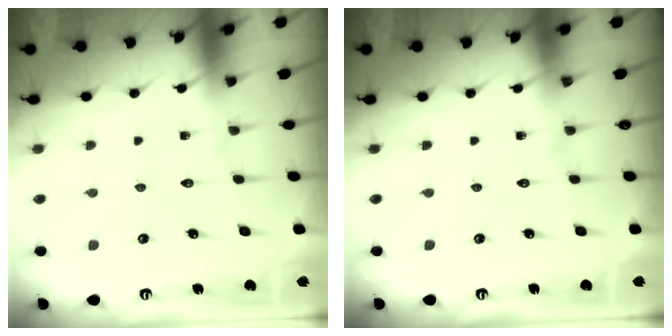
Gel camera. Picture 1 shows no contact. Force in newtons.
{"total": 0.0}